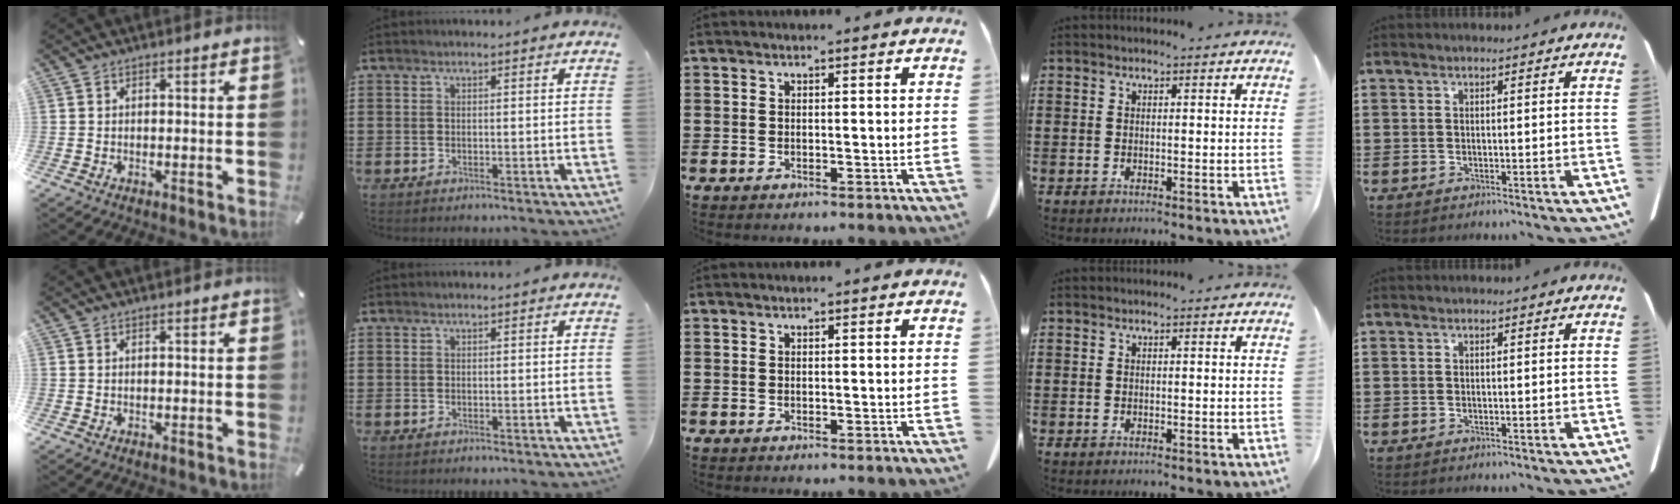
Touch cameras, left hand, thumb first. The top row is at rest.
{}